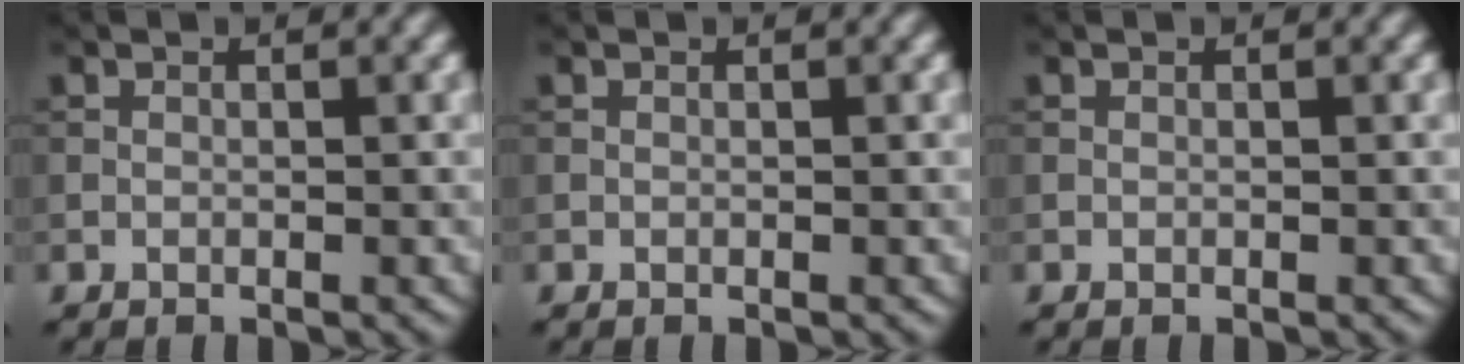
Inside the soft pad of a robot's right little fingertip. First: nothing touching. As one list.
[{"total": 0.0}, {"total": 0.0}]